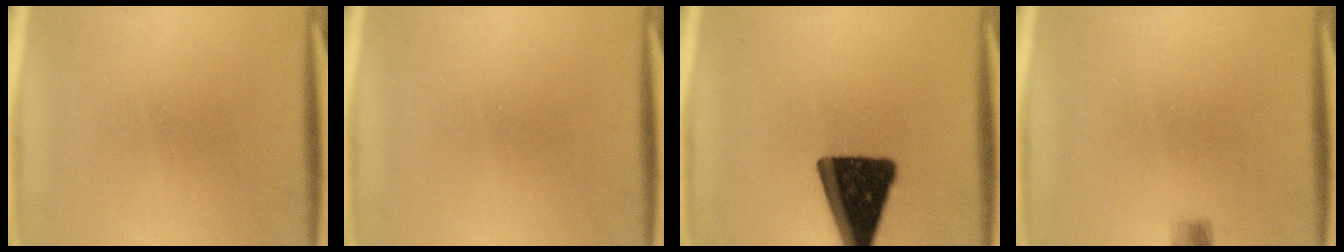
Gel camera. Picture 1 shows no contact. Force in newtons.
{"total": 0.0}
{"total": 17.7}
{"total": 1.6}